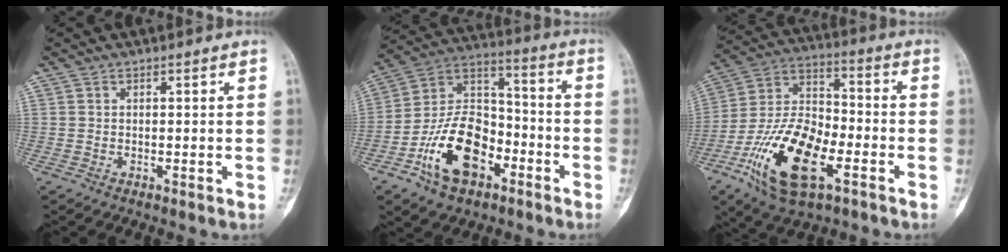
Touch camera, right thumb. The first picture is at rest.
{"total": 16.9, "force": [-7.5, 10.5, 10.9], "torque": [-0.165, 0.065, -0.134]}
{"total": 20.1, "force": [-8.1, 9.6, 15.6], "torque": [-0.292, 0.038, -0.145]}